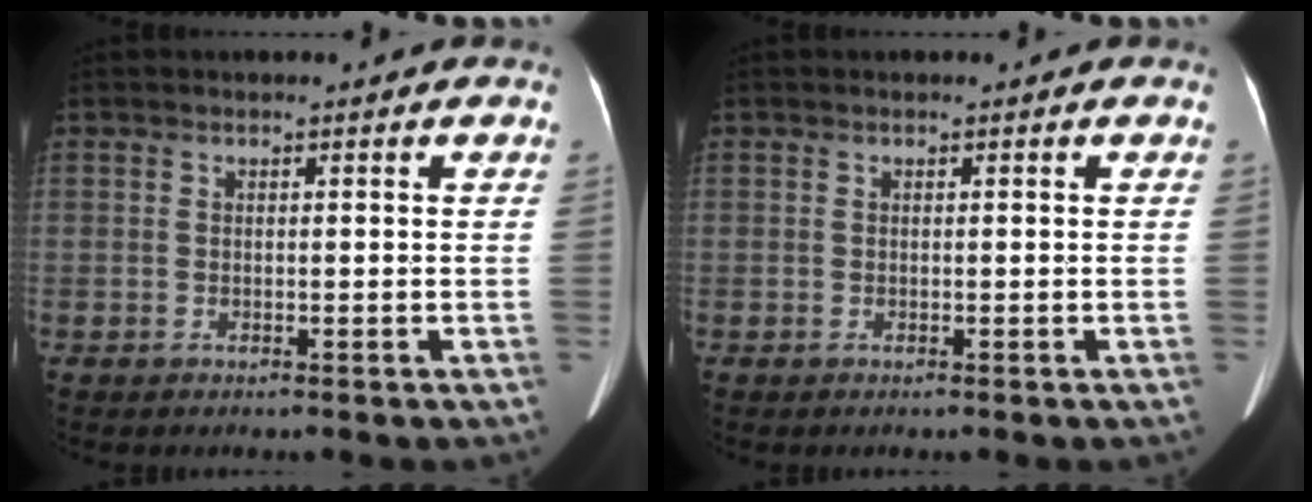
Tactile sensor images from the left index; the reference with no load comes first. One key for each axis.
{"total": 0.0}